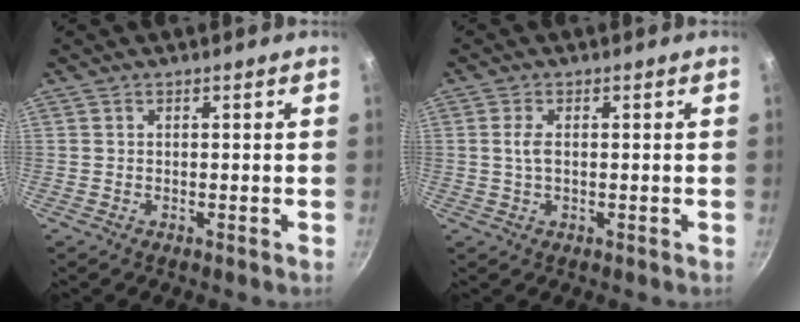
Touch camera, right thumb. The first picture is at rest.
{"total": 2.5, "force": [0.2, 1.1, 2.2], "torque": [-0.049, 0.001, 0.004]}